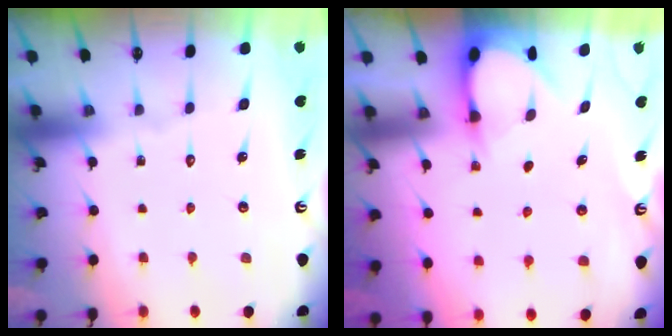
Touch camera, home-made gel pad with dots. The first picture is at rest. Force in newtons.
{"total": 3.2, "press": 3.2, "slide": 0.3}